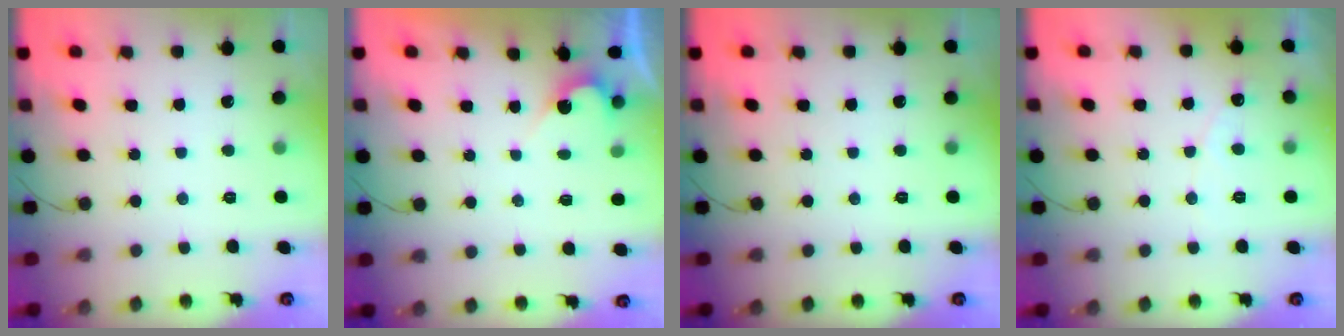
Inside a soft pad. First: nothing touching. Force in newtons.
{"total": 2.7, "press": 2.7, "slide": 0.1}
{"total": 0.0}
{"total": 2.9, "press": 2.9, "slide": 0.2}